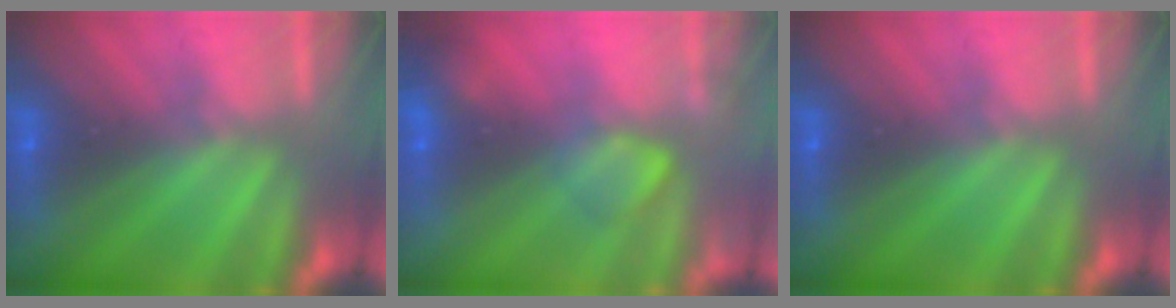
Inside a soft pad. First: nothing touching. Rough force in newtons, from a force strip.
{"total": 2.4}
{"total": 0.0}